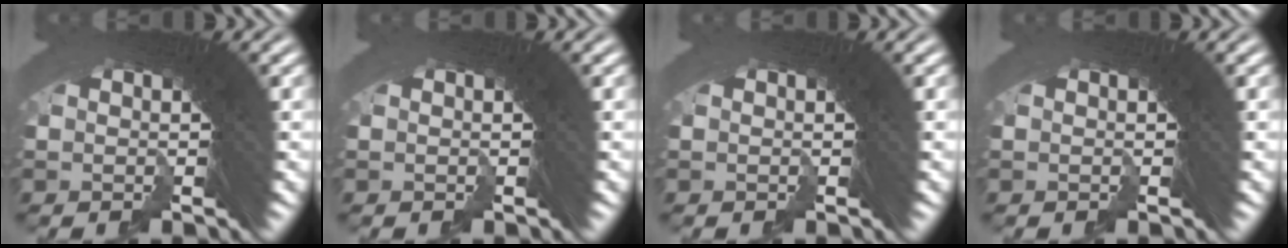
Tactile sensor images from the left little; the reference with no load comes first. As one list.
[{"total": 0.0}, {"total": 0.0}, {"total": 0.0}]